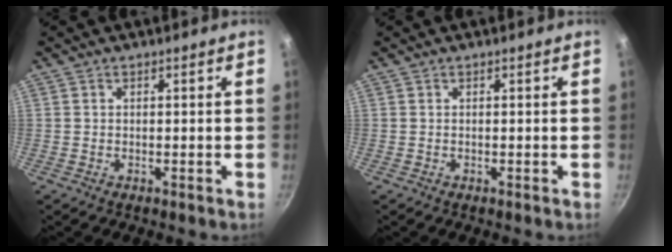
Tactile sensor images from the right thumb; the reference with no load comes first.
{"total": 0.0}